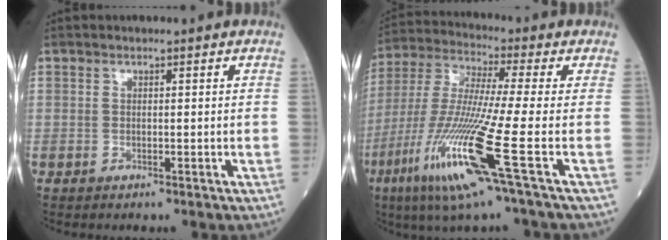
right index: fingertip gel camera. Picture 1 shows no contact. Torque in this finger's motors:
{"motor_torque": [1.27, -0.87, 1.05, 0.21]}